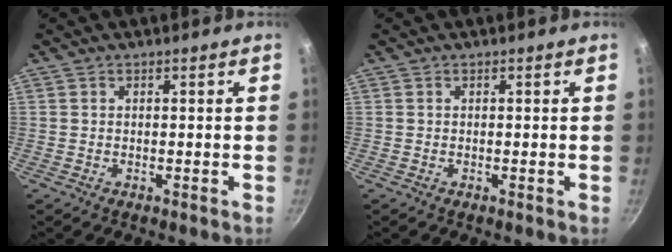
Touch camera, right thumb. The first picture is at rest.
{"total": 0.0}